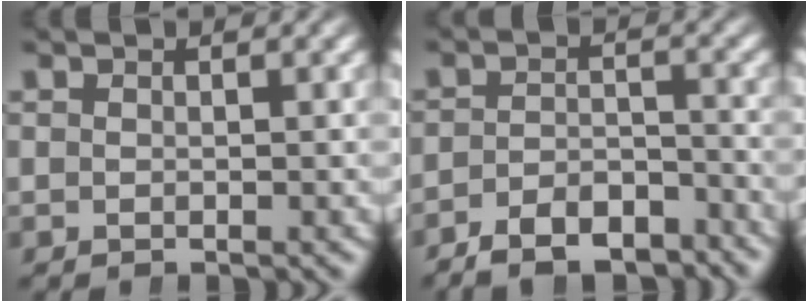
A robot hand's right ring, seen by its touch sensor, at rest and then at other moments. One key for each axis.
{"total": 5.7, "fx": -5.1, "fy": 2.0, "fz": 1.7, "tx": -0.018, "ty": -0.017, "tz": -0.081}